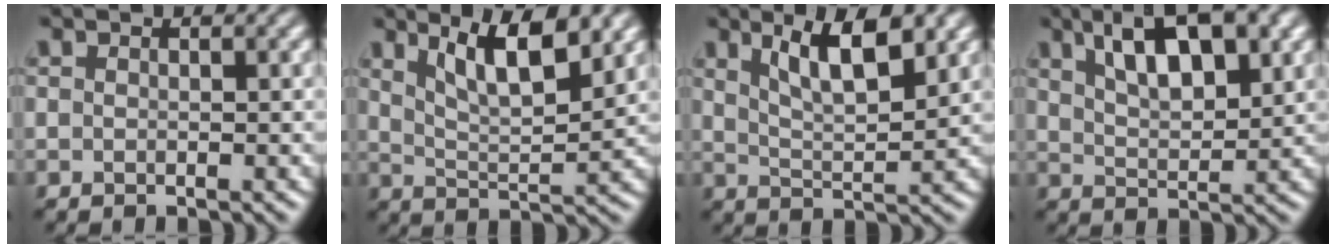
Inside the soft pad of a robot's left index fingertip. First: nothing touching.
{"total": 6.1, "force": [3.7, 1.7, 4.6], "torque": [-0.075, 0.002, 0.063]}
{"total": 5.6, "force": [3.1, 1.6, 4.4], "torque": [-0.073, -0.001, 0.053]}
{"total": 7.9, "force": [4.5, 2.9, 5.8], "torque": [-0.097, 0.014, 0.076]}